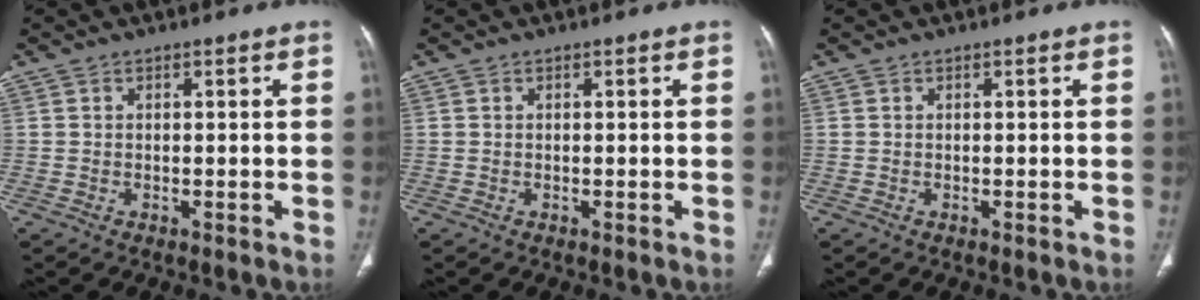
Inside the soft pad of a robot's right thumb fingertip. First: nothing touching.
{"total": 0.0}
{"total": 0.0}